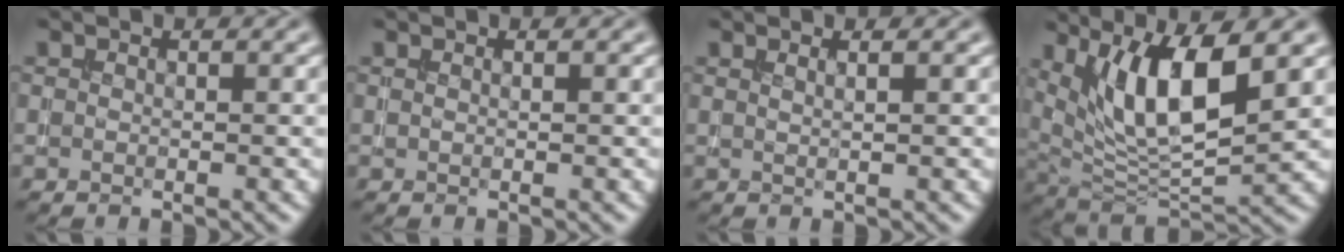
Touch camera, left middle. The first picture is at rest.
{"total": 0.0}
{"total": 1.8, "force": [1.0, 0.8, 1.3], "torque": [0.000, 0.000, -0.005]}
{"total": 8.9, "force": [3.5, 2.8, 7.7], "torque": [-0.136, -0.016, 0.067]}